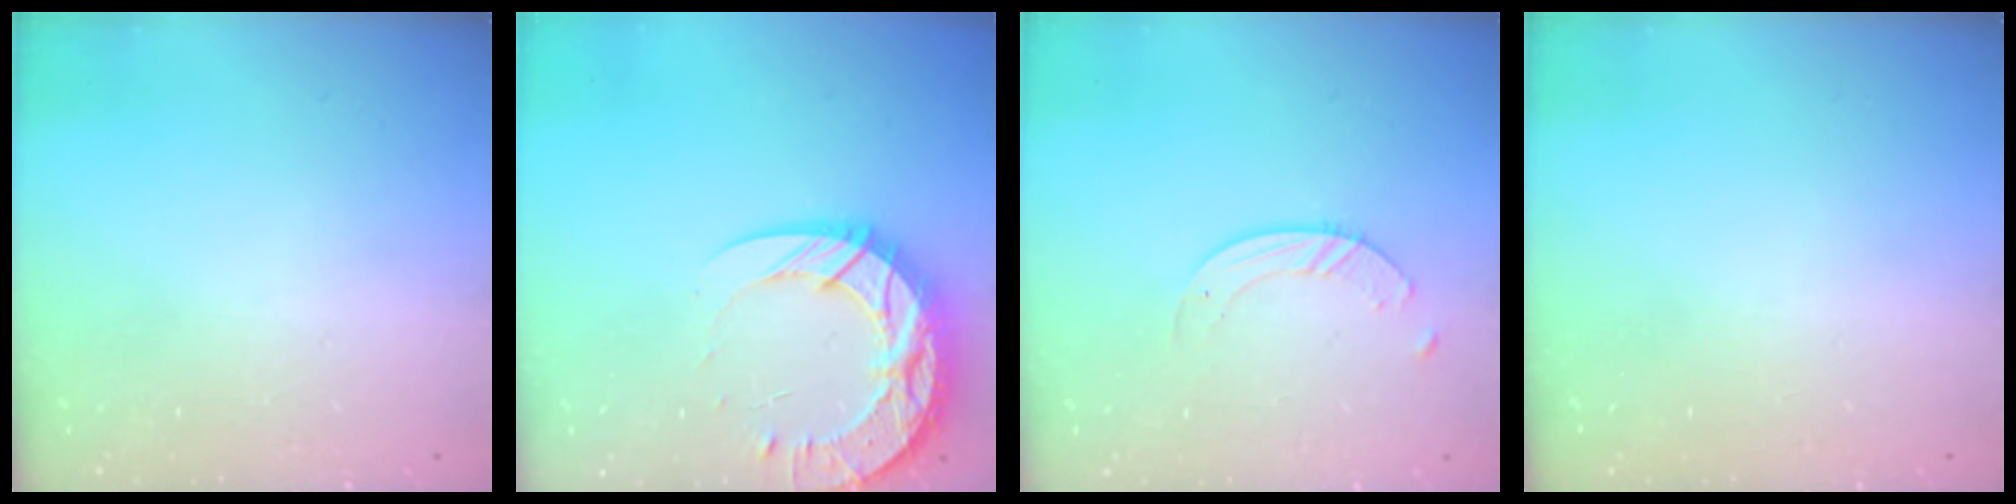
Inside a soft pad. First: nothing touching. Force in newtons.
{"total": 18.6, "press": 18.5, "slide": 1.6}
{"total": 4.5, "press": 4.5, "slide": 0.3}
{"total": 0.0}